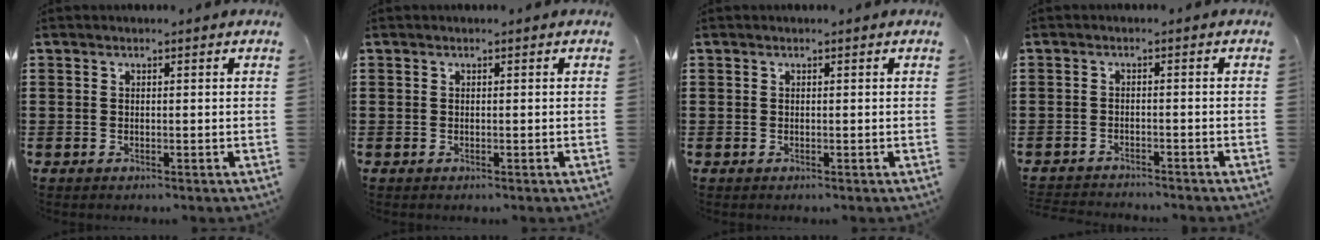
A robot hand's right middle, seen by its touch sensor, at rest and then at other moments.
{"total": 0.0}
{"total": 0.0}
{"total": 1.9, "force": [-1.9, 0.1, -0.1], "torque": [-0.005, -0.001, -0.042]}